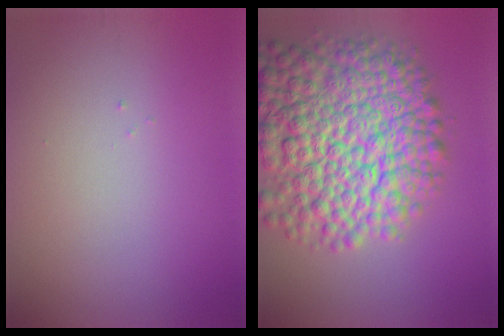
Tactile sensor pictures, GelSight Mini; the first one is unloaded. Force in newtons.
{"total": 13.0, "press": 13.0, "slide": 0.5}